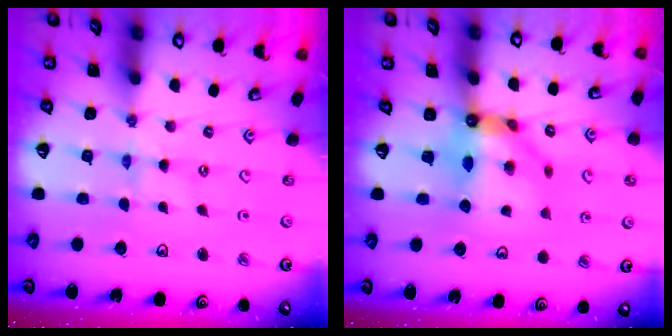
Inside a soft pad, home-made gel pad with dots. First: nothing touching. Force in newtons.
{"total": 9.4, "press": 9.3, "slide": 1.0}